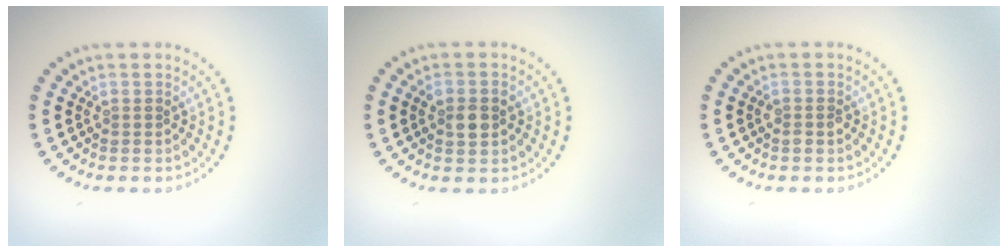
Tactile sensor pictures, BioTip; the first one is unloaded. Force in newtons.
{"total": 2.6, "press": 2.5, "slide": 0.3}
{"total": 1.0, "press": 1.0, "slide": 0.3}